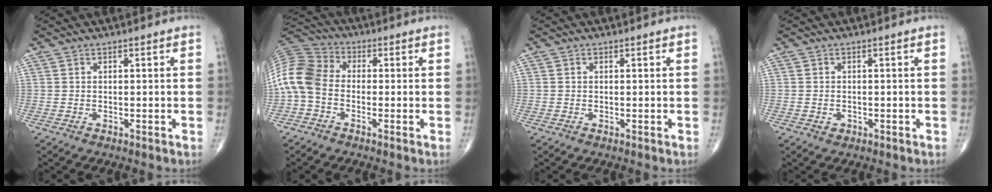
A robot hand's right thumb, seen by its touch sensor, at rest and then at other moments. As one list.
[{"total": 10.4, "force": [-1.7, 7.4, 7.1], "torque": [-0.145, 0.027, -0.053]}, {"total": 0.0}, {"total": 1.2, "force": [-0.3, 1.0, 0.6], "torque": [-0.006, 0.002, -0.002]}]